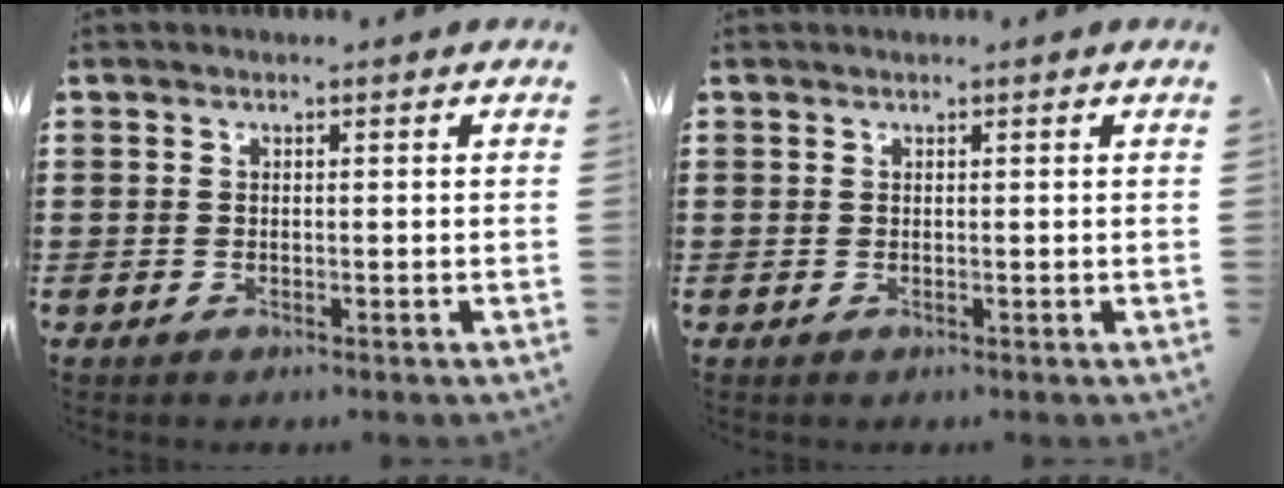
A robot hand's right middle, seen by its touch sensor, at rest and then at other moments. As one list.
[{"total": 0.0}]